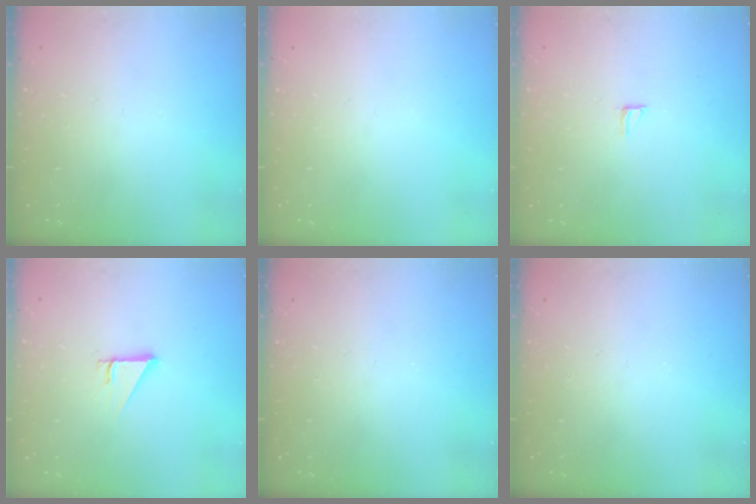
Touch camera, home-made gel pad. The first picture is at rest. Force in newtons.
{"total": 0.0}
{"total": 4.2, "press": 4.2, "slide": 0.4}
{"total": 2.5, "press": 2.5, "slide": 0.2}
{"total": 0.0}
{"total": 0.0}